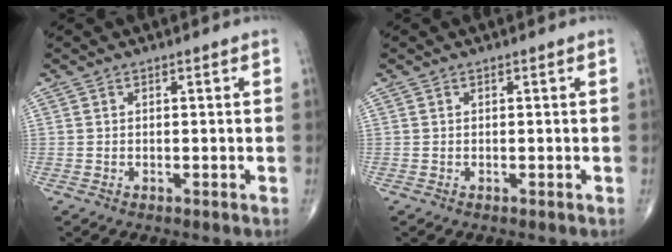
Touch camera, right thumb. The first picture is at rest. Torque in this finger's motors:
{"motor_torque": [-0.01, 0.01, -0.01, 0.00, 0.00]}